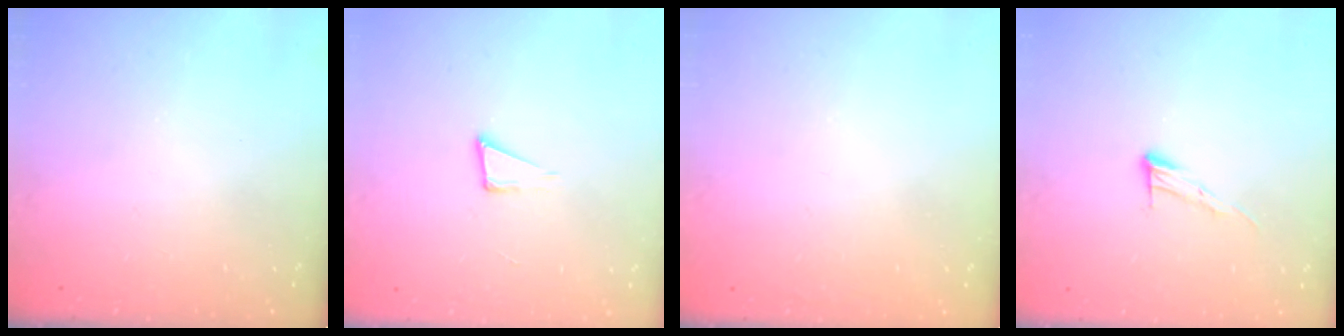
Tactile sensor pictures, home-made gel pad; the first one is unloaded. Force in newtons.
{"total": 4.6, "press": 3.4, "slide": 3.2}
{"total": 1.6, "press": 1.6, "slide": 0.1}
{"total": 6.7, "press": 6.7, "slide": 0.4}